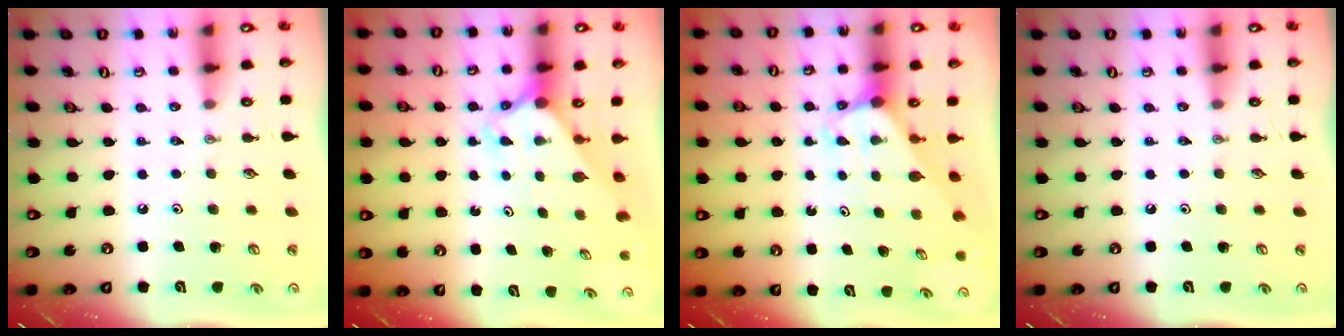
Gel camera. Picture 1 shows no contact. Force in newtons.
{"total": 2.7, "press": 2.7, "slide": 0.2}
{"total": 2.9, "press": 2.9, "slide": 0.1}
{"total": 0.0}